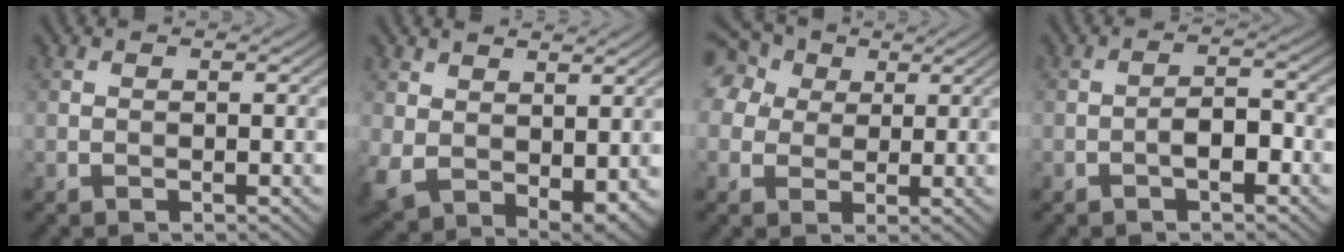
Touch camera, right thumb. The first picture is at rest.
{"total": 7.6, "force": [1.3, 5.3, 5.3], "torque": [-0.140, -0.037, 0.049]}
{"total": 10.3, "force": [4.3, 7.7, 5.3], "torque": [-0.155, 0.047, 0.062]}
{"total": 3.1, "force": [-1.5, 1.2, 2.5], "torque": [-0.037, 0.010, -0.030]}